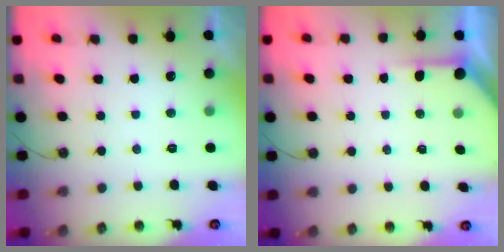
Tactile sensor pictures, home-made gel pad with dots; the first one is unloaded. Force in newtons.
{"total": 2.8, "press": 2.7, "slide": 0.3}